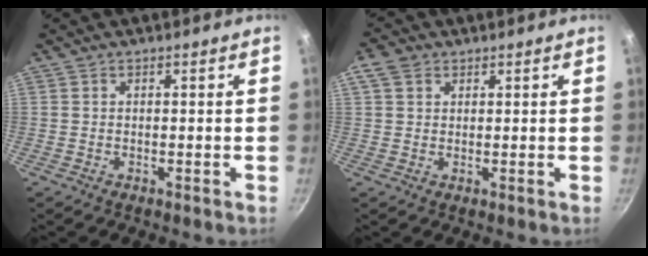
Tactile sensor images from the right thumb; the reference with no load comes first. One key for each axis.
{"total": 3.7, "fx": 1.7, "fy": 2.8, "fz": 1.9, "tx": -0.030, "ty": 0.000, "tz": 0.027}